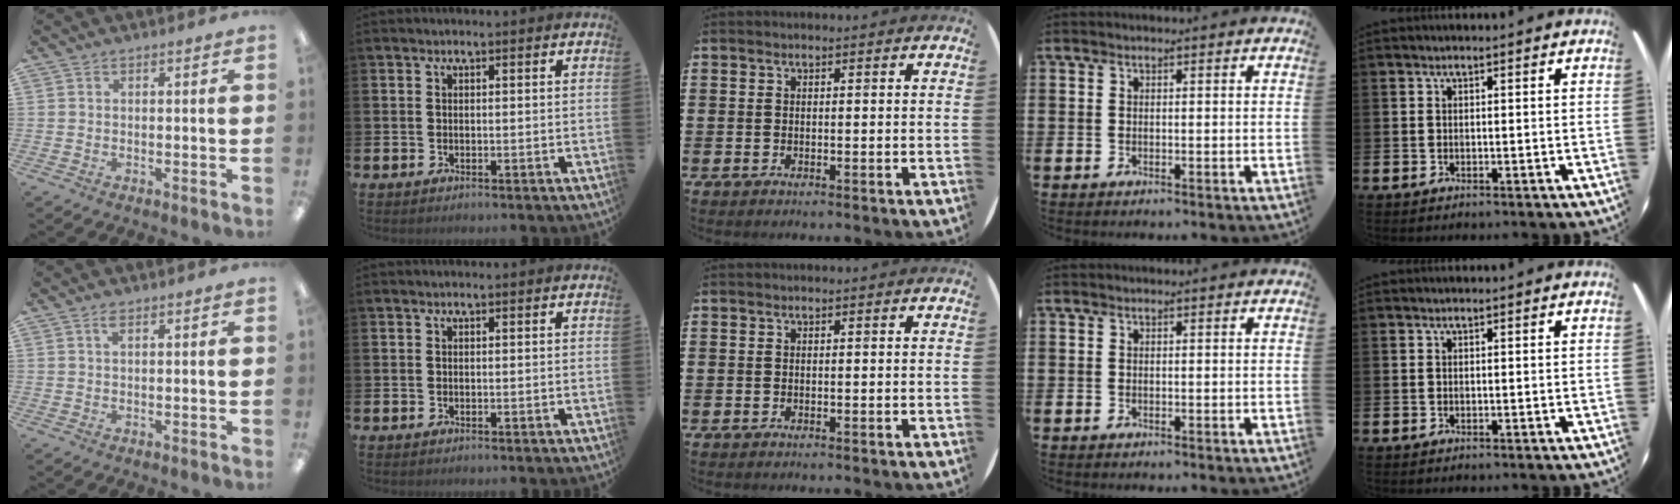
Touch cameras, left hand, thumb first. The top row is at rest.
{"thumb": {"total": 1.6, "force": [0.9, 0.6, 1.1], "torque": [-0.019, -0.001, 0.013]}}